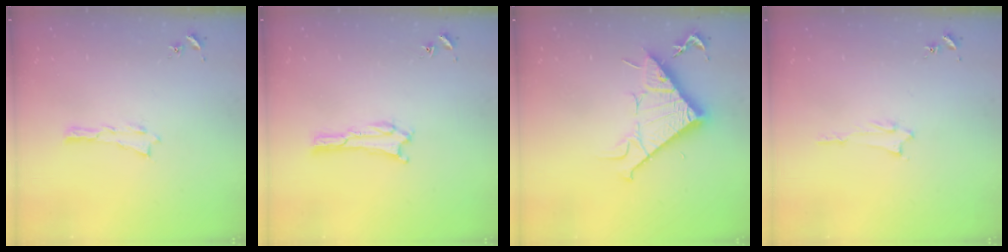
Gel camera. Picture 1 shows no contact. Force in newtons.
{"total": 1.3, "press": 1.3, "slide": 0.4}
{"total": 10.7, "press": 10.7, "slide": 0.1}
{"total": 1.2, "press": 1.2, "slide": 0.1}